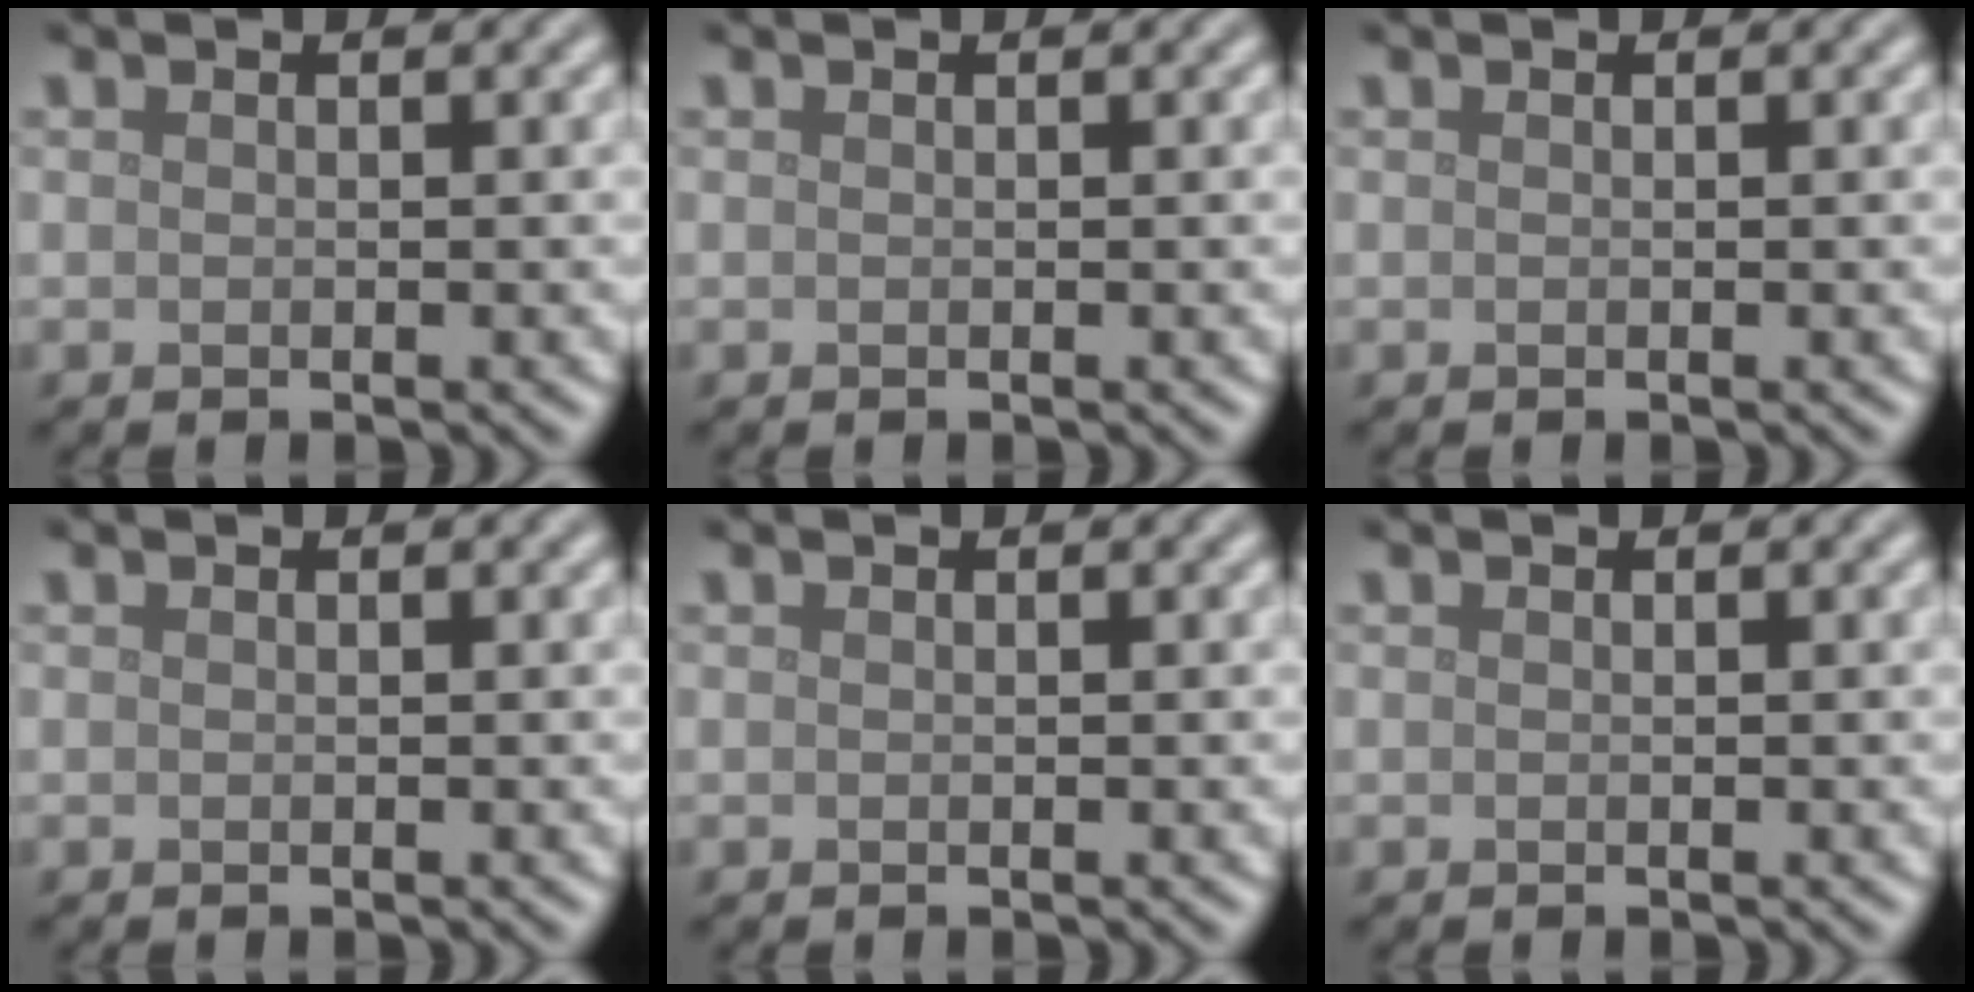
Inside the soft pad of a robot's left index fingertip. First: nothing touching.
{"total": 0.0}
{"total": 0.0}
{"total": 0.0}
{"total": 0.0}
{"total": 0.0}